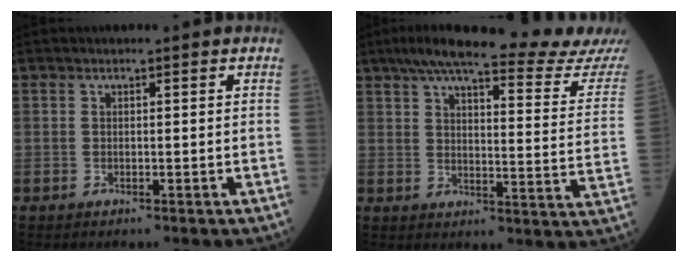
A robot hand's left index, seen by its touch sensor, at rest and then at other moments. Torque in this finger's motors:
{"motor_torque": [0.79, -1.00, 0.07, 0.04]}